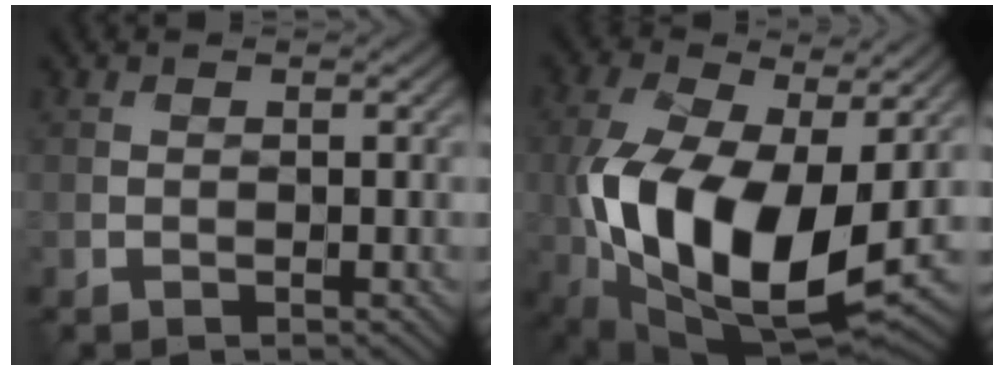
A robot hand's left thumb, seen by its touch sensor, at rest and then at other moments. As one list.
[{"total": 17.2, "force": [-1.5, 9.1, 14.5], "torque": [-0.303, -0.025, -0.020]}]